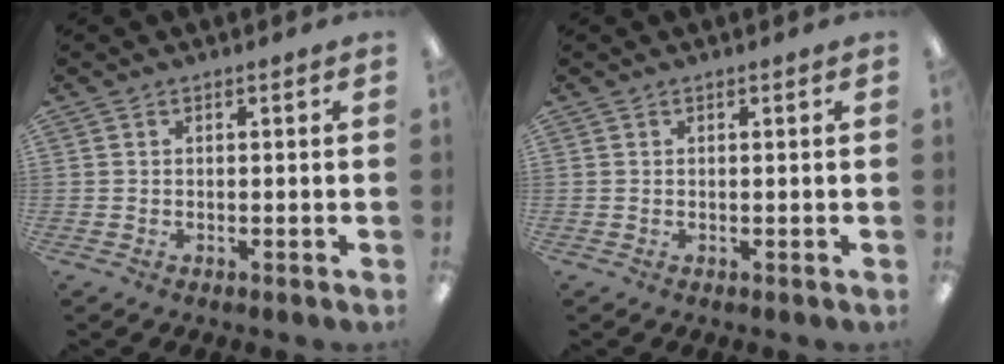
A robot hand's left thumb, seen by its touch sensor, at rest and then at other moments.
{"total": 0.0}